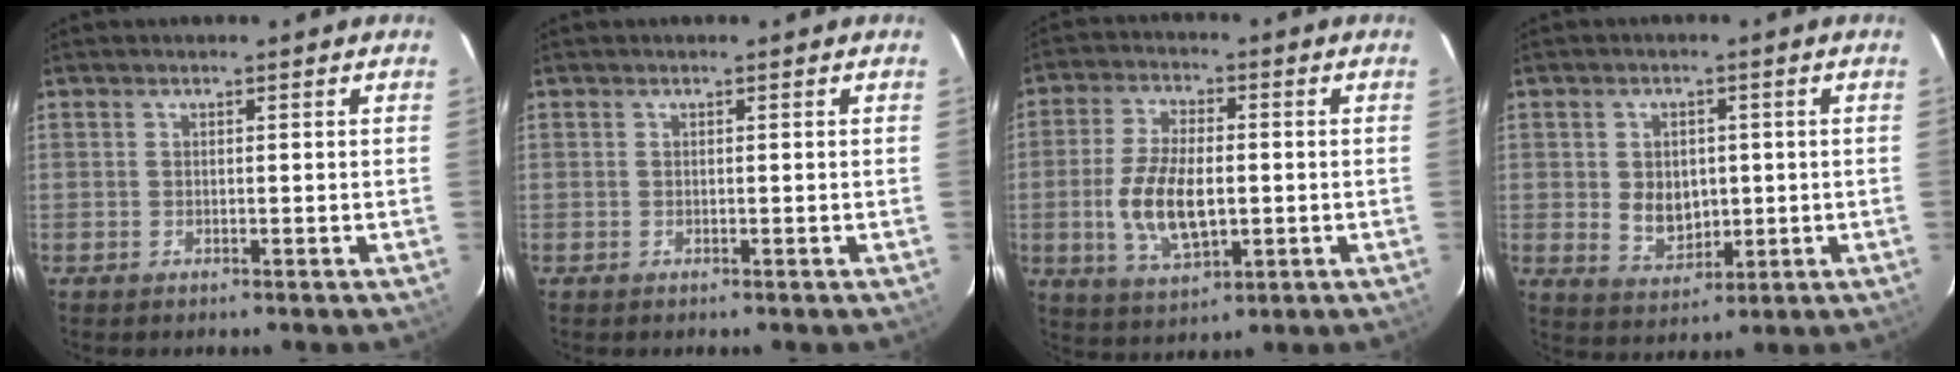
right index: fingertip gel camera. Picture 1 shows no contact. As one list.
[{"total": 0.0}, {"total": 11.7, "force": [-1.5, 5.7, 10.1], "torque": [-0.205, -0.004, -0.023]}, {"total": 6.9, "force": [0.0, 5.3, 4.3], "torque": [-0.083, -0.001, 0.014]}]